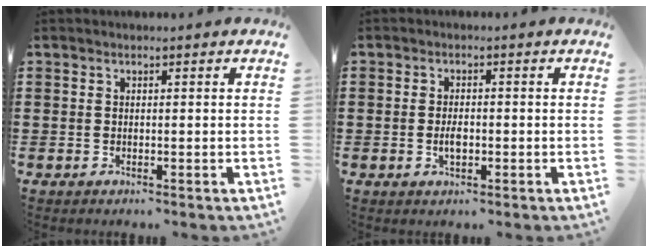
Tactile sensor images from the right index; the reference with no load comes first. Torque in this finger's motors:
{"motor_torque": [2.14, 0.00, 0.32, 0.02]}